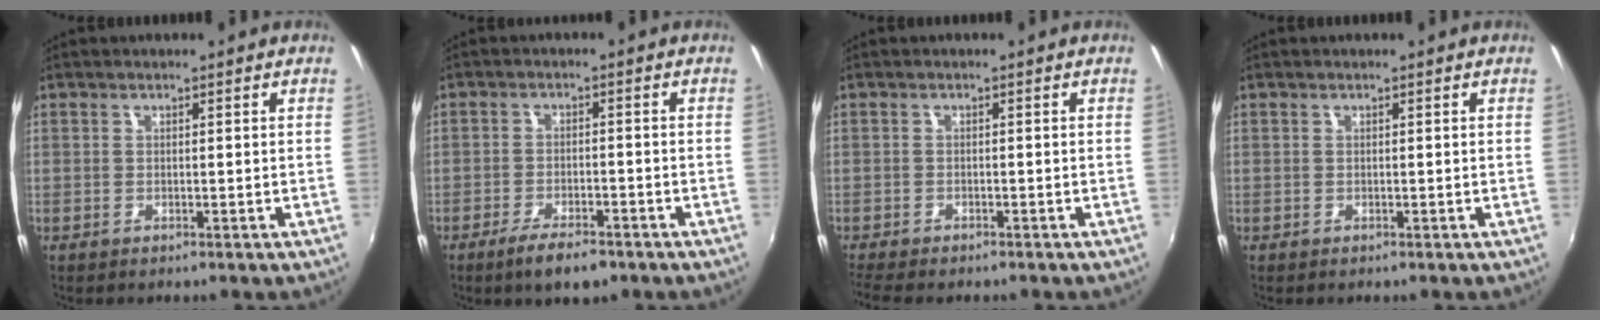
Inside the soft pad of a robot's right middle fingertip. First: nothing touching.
{"total": 6.6, "force": [-4.7, 2.0, 4.2], "torque": [-0.096, -0.014, -0.080]}
{"total": 5.3, "force": [-4.7, 1.1, 2.4], "torque": [-0.061, -0.031, -0.082]}
{"total": 0.0}